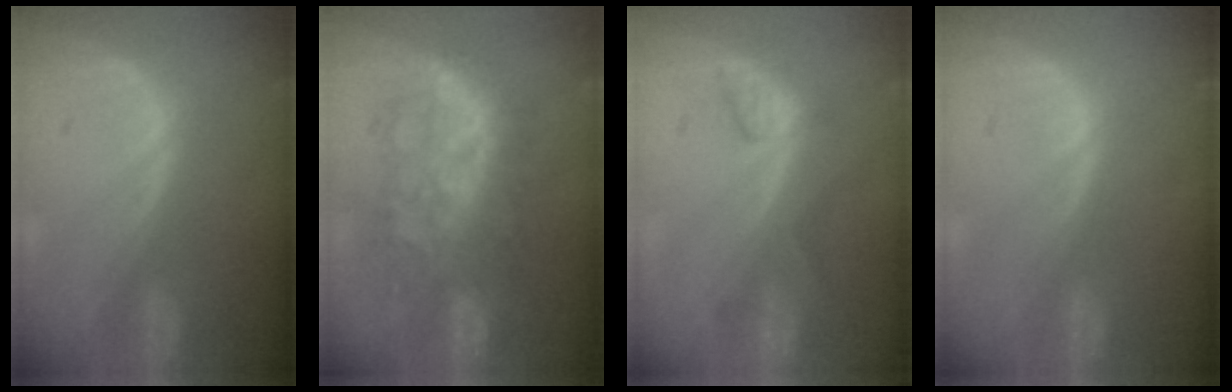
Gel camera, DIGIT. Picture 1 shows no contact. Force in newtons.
{"total": 8.9, "press": 8.9, "slide": 0.5}
{"total": 3.9, "press": 3.7, "slide": 1.4}
{"total": 0.0}